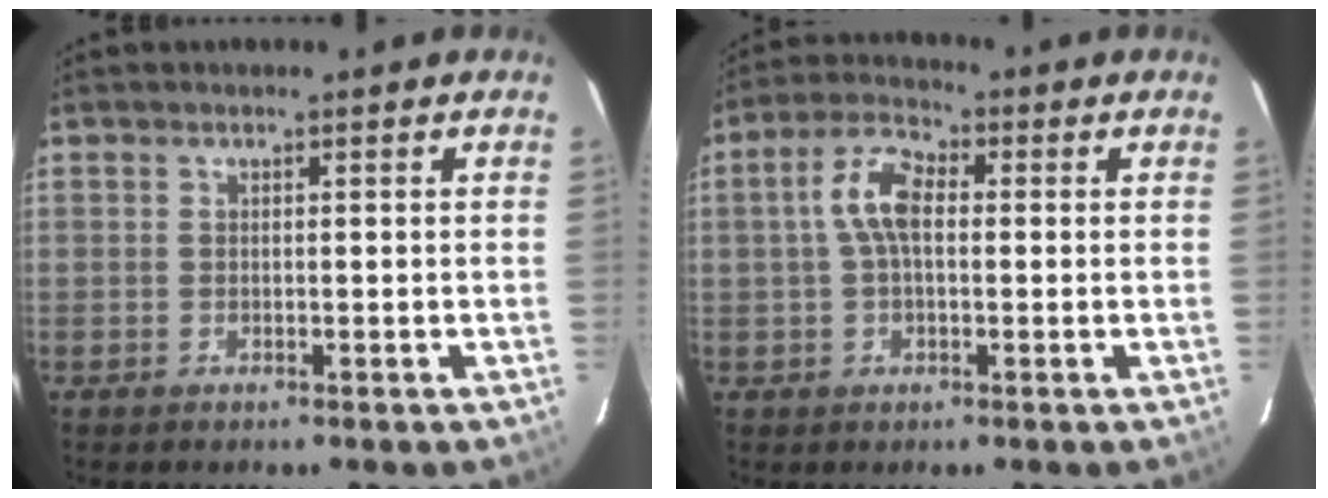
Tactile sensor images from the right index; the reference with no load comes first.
{"total": 7.3, "force": [0.5, 3.8, 6.2], "torque": [-0.127, 0.021, 0.009]}